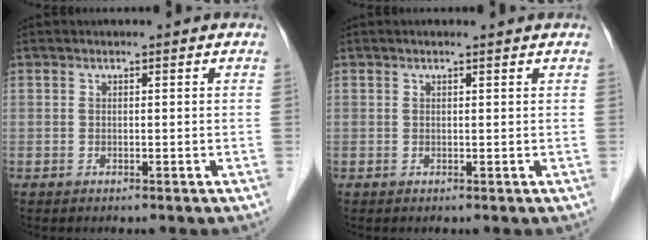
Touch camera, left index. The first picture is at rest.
{"total": 1.2, "force": [1.1, 0.0, 0.5], "torque": [-0.009, 0.007, 0.016]}